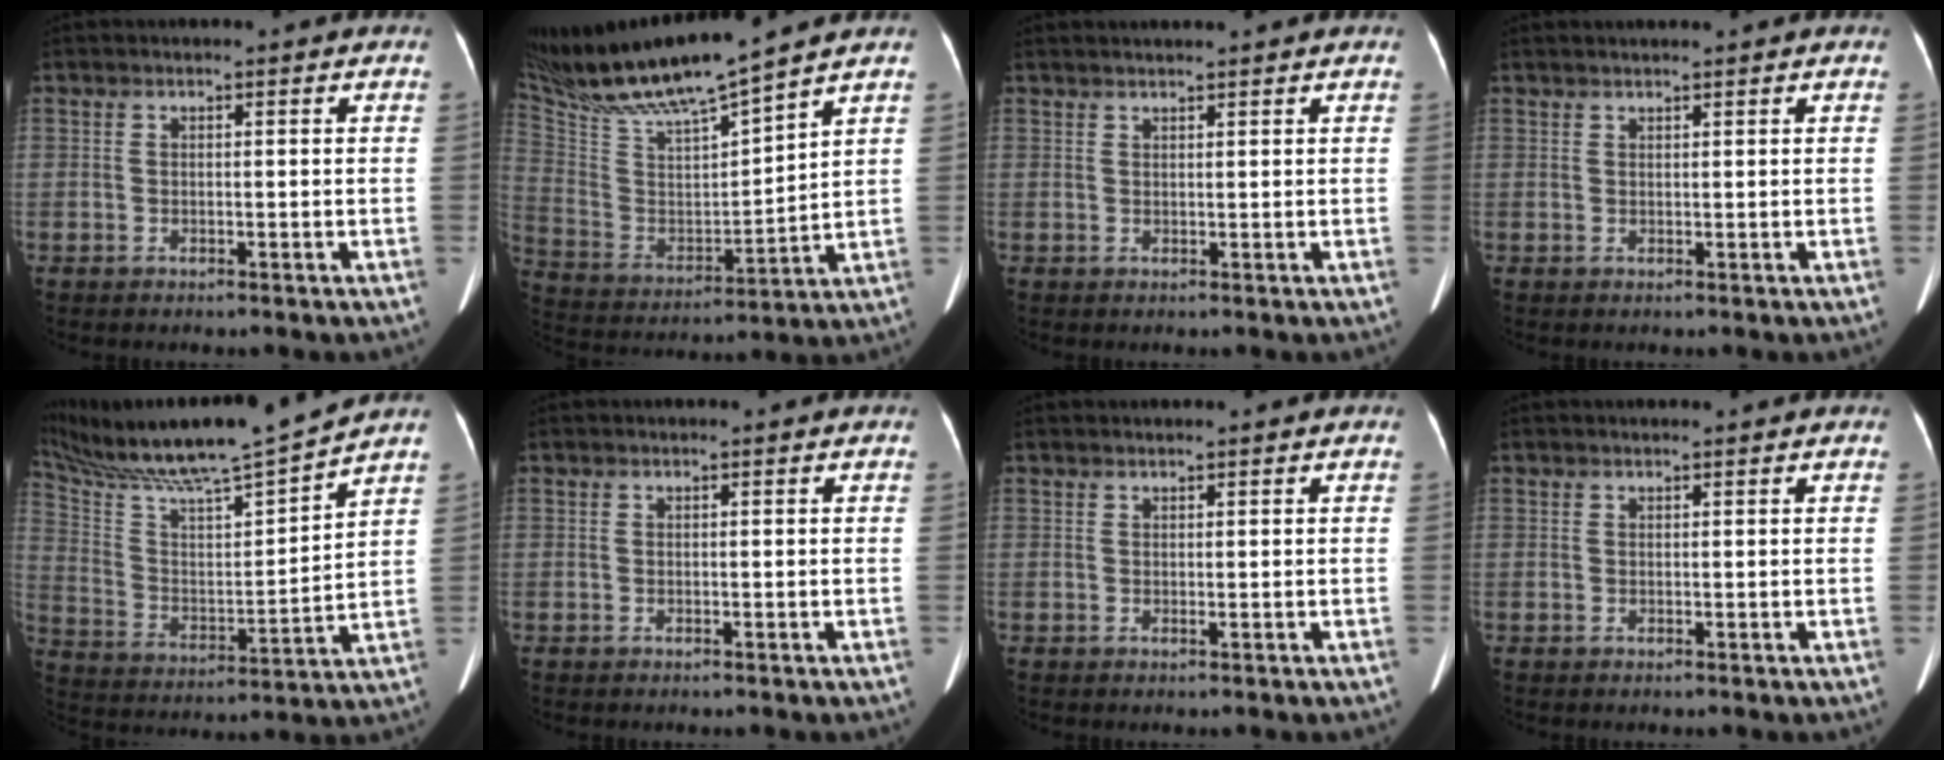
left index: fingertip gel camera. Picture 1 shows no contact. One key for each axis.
{"total": 17.3, "fx": 15.3, "fy": -0.6, "fz": 8.1, "tx": -0.163, "ty": -0.005, "tz": 0.287}
{"total": 3.3, "fx": 3.0, "fy": 0.0, "fz": 1.3, "tx": -0.014, "ty": 0.025, "tz": 0.048}
{"total": 2.3, "fx": 2.1, "fy": 0.0, "fz": 1.0, "tx": -0.009, "ty": 0.023, "tz": 0.036}
{"total": 19.3, "fx": 16.9, "fy": -0.7, "fz": 9.2, "tx": -0.169, "ty": -0.007, "tz": 0.292}
{"total": 0.0}
{"total": 1.0, "fx": 0.8, "fy": 0.0, "fz": 0.6, "tx": -0.008, "ty": 0.010, "tz": 0.017}
{"total": 1.2, "fx": 1.1, "fy": 0.1, "fz": 0.4, "tx": -0.007, "ty": 0.014, "tz": 0.017}